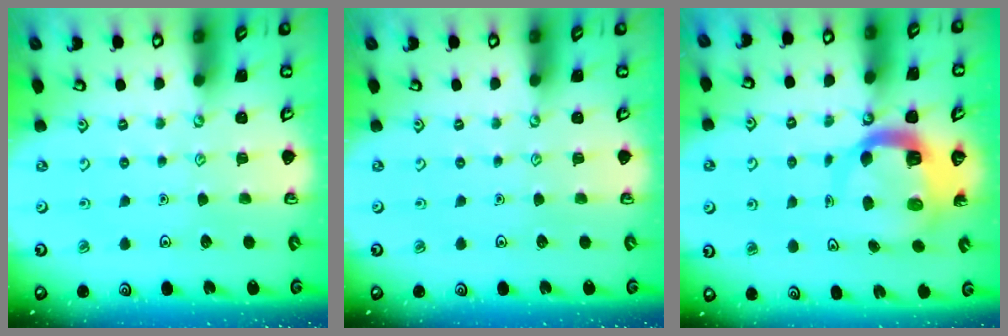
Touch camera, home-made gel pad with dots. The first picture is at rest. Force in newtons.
{"total": 0.0}
{"total": 8.4, "press": 8.3, "slide": 0.9}